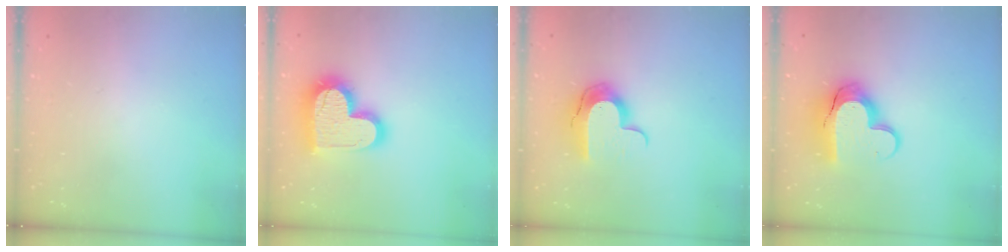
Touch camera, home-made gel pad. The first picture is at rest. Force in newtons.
{"total": 20.0, "press": 19.9, "slide": 1.4}
{"total": 10.5, "press": 10.5, "slide": 0.8}
{"total": 14.0, "press": 13.9, "slide": 0.7}